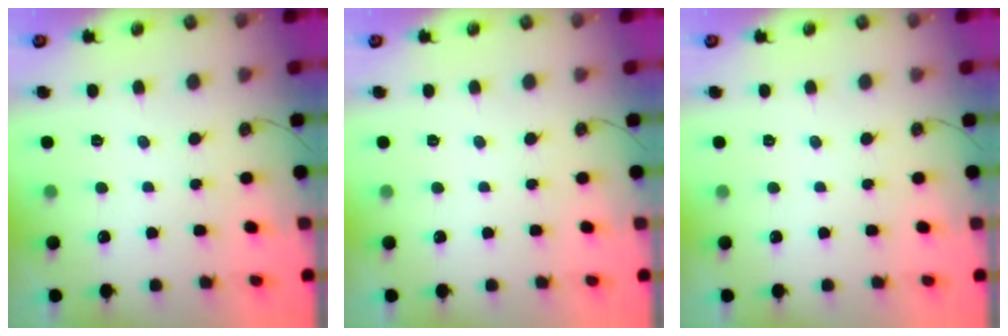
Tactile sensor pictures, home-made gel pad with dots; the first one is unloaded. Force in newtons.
{"total": 0.0}
{"total": 0.0}